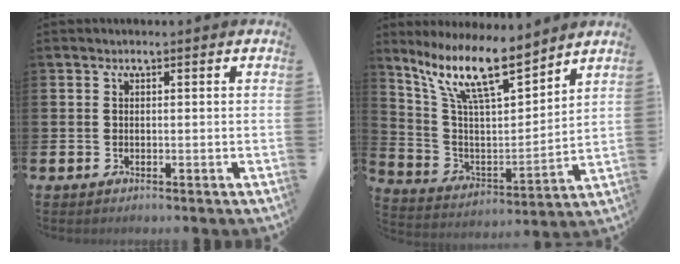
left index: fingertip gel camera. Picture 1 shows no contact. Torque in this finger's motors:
{"motor_torque": [1.11, -1.03, 1.05, 0.21]}